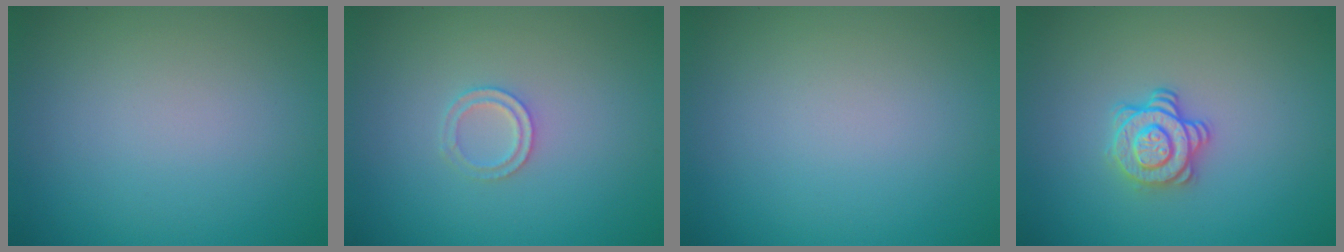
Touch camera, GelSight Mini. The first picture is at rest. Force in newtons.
{"total": 1.4, "press": 1.4, "slide": 0.3}
{"total": 0.0}
{"total": 3.0, "press": 2.6, "slide": 1.4}